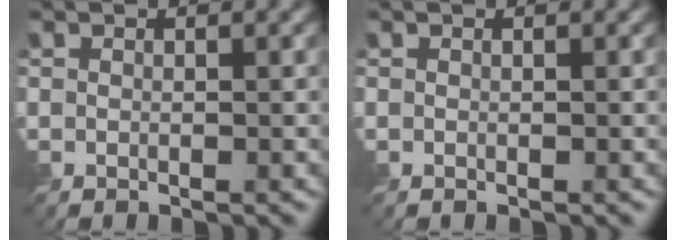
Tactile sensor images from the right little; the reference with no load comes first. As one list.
[{"total": 0.0}]